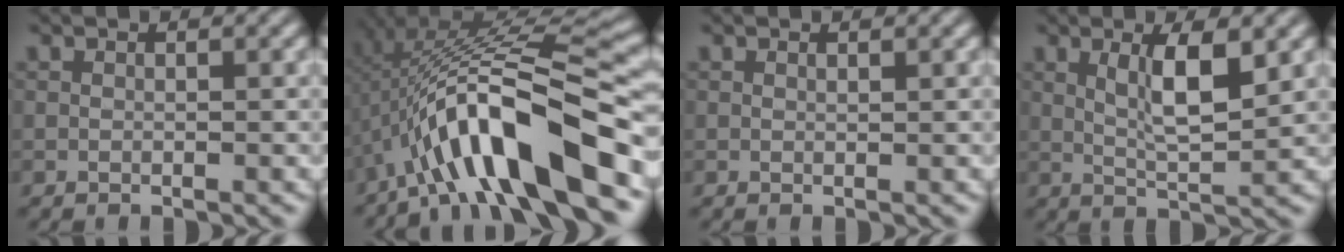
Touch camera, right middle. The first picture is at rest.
{"total": 12.2, "force": [-5.1, 3.2, 10.7], "torque": [-0.178, 0.024, -0.078]}
{"total": 0.0}
{"total": 4.1, "force": [1.2, 0.7, 3.8], "torque": [-0.071, 0.001, 0.031]}